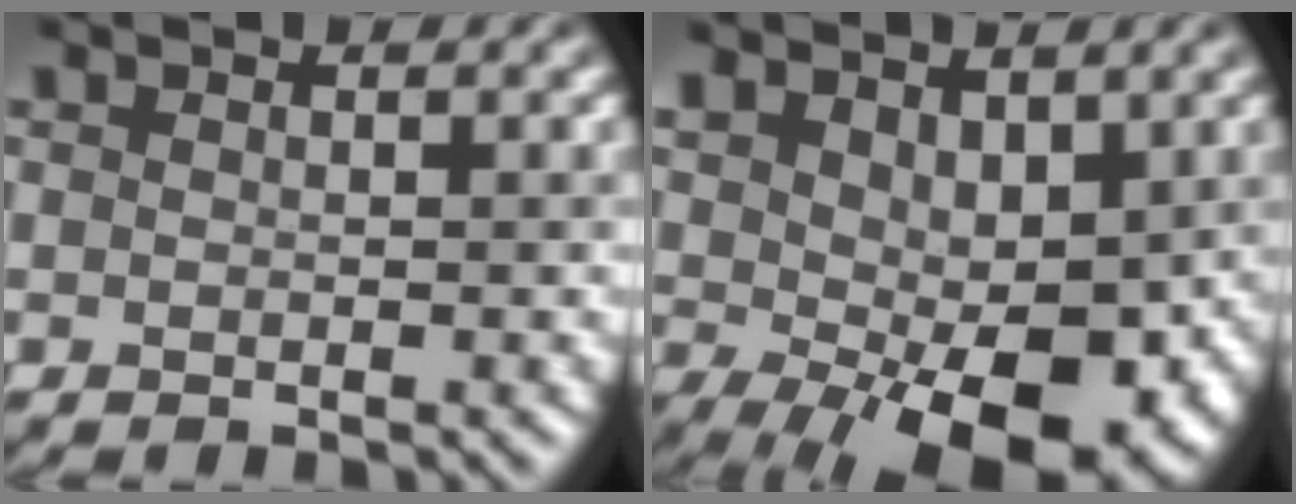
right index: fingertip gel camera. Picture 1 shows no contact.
{"total": 11.4, "force": [0.1, 6.3, 9.5], "torque": [-0.154, -0.015, 0.032]}